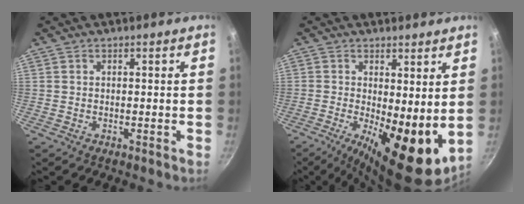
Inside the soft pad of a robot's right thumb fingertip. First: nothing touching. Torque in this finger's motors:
{"motor_torque": [-0.51, 1.42, 0.68, -0.26, 0.39]}